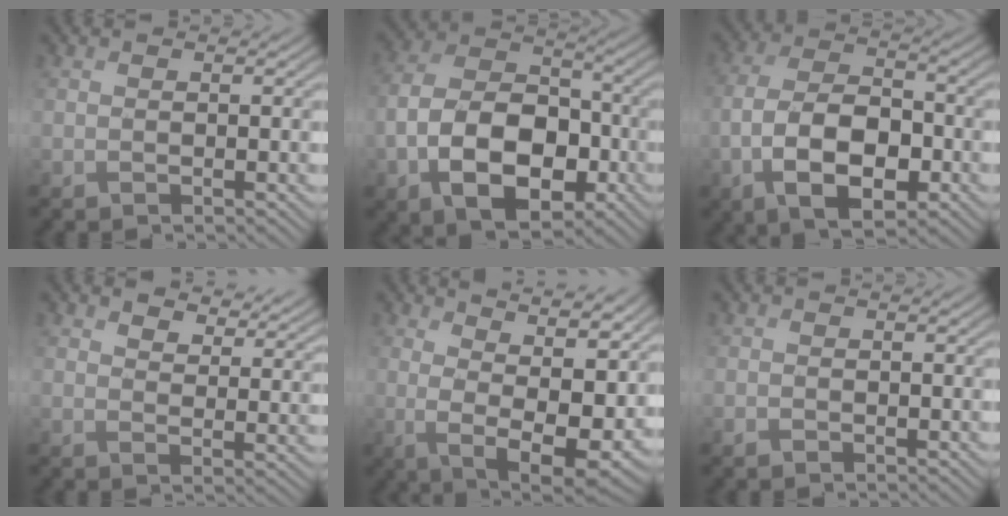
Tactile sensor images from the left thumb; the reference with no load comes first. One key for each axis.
{"total": 12.2, "fx": -4.6, "fy": 7.7, "fz": 8.3, "tx": -0.170, "ty": -0.015, "tz": -0.088}
{"total": 10.5, "fx": -4.1, "fy": 5.5, "fz": 8.0, "tx": -0.168, "ty": -0.008, "tz": -0.081}
{"total": 5.0, "fx": 4.0, "fy": 2.1, "fz": 2.2, "tx": -0.032, "ty": 0.000, "tz": 0.060}
{"total": 11.9, "fx": 3.9, "fy": 4.7, "fz": 10.3, "tx": -0.154, "ty": -0.005, "tz": 0.052}
{"total": 0.7, "fx": -0.4, "fy": 0.6, "fz": -0.1, "tx": 0.005, "ty": -0.002, "tz": -0.010}